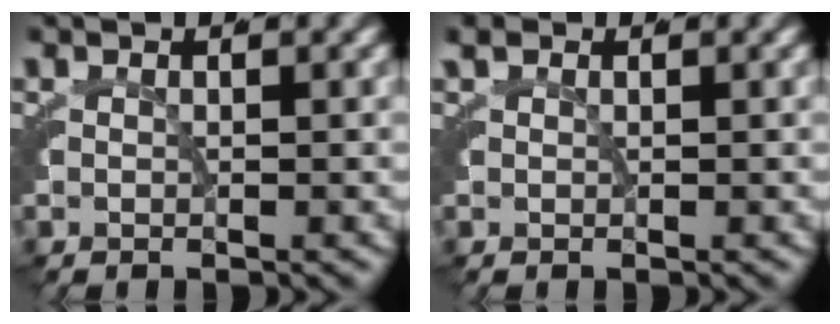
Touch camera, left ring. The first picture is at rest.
{"total": 0.5, "force": [0.5, 0.2, 0.1], "torque": [-0.008, -0.002, 0.013]}